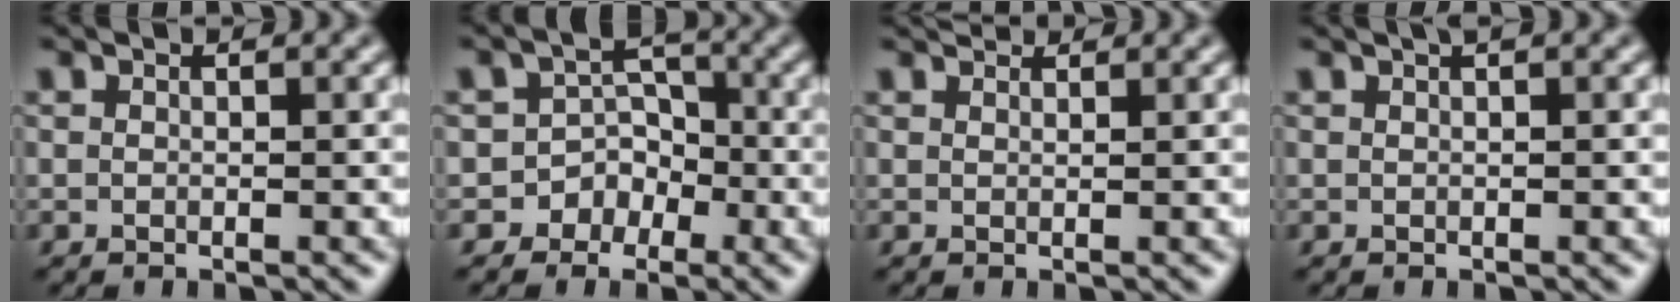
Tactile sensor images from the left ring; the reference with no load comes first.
{"total": 4.9, "force": [-2.7, 4.1, 0.4], "torque": [0.041, 0.010, -0.057]}
{"total": 2.2, "force": [2.0, 0.6, 0.7], "torque": [-0.017, -0.006, 0.024]}
{"total": 1.0, "force": [0.6, 0.2, 0.8], "torque": [-0.012, 0.006, 0.006]}